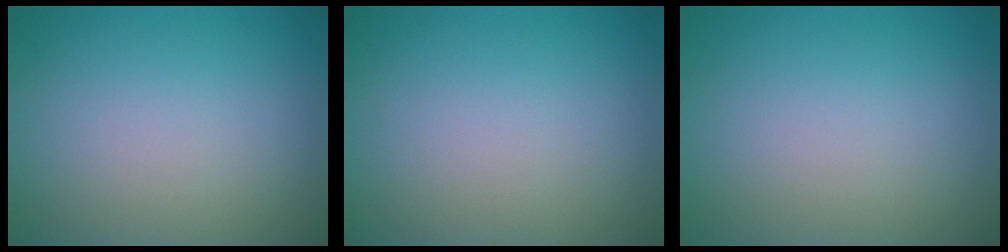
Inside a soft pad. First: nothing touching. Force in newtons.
{"total": 0.0}
{"total": 0.0}